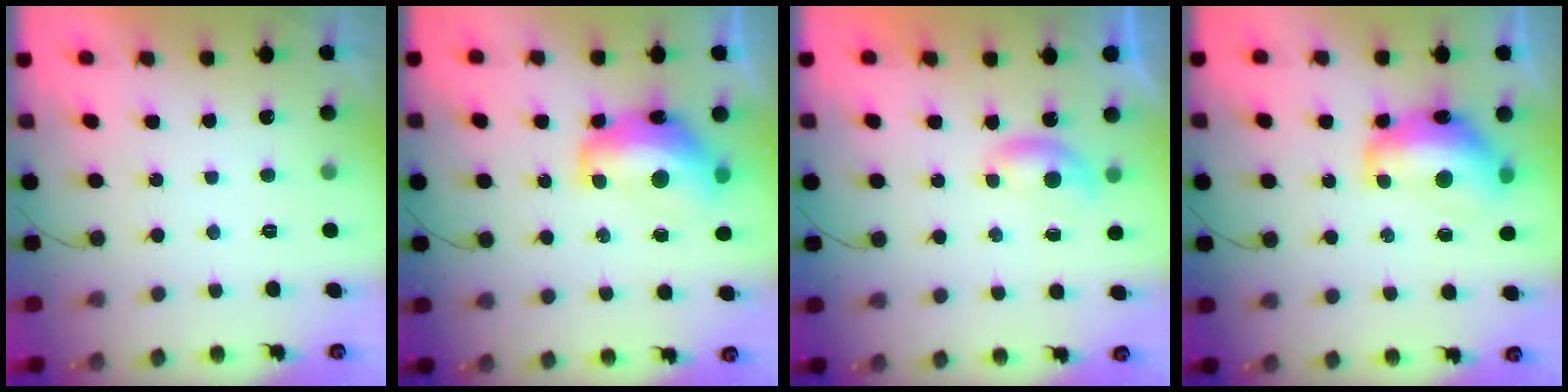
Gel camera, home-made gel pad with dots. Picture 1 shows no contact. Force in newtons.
{"total": 14.3, "press": 14.2, "slide": 1.6}
{"total": 4.2, "press": 4.2, "slide": 0.4}
{"total": 14.0, "press": 13.8, "slide": 1.8}